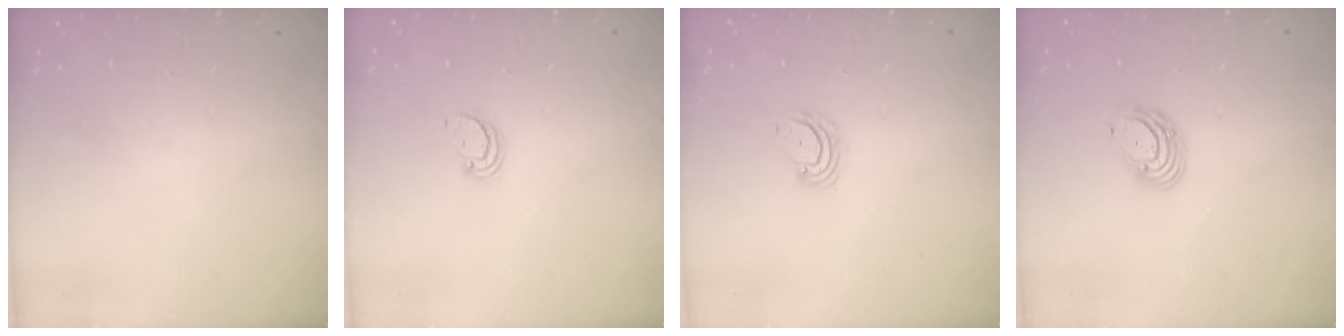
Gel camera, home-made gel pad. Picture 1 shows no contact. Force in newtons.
{"total": 2.2, "press": 2.2, "slide": 0.2}
{"total": 5.0, "press": 4.9, "slide": 0.4}
{"total": 6.5, "press": 6.5, "slide": 1.1}